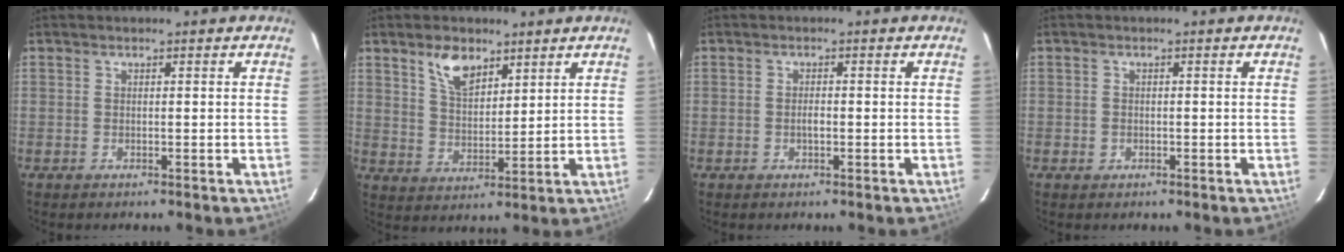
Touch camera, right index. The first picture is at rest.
{"total": 7.1, "force": [4.6, 3.5, 4.2], "torque": [-0.072, 0.006, 0.089]}
{"total": 1.3, "force": [-0.4, 0.6, 1.1], "torque": [-0.020, 0.000, -0.007]}
{"total": 1.1, "force": [-0.5, 1.0, 0.2], "torque": [-0.001, 0.002, -0.004]}